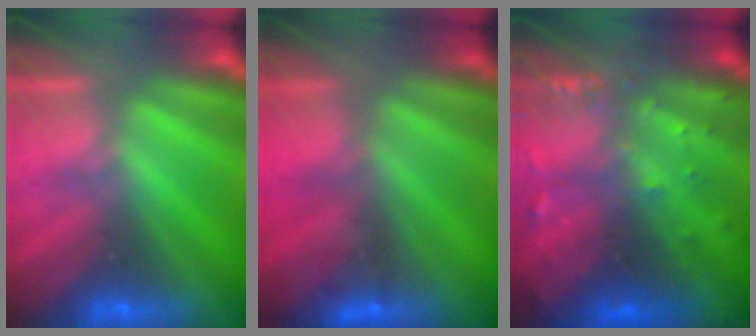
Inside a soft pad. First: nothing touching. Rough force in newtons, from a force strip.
{"total": 2.1}
{"total": 7.4}